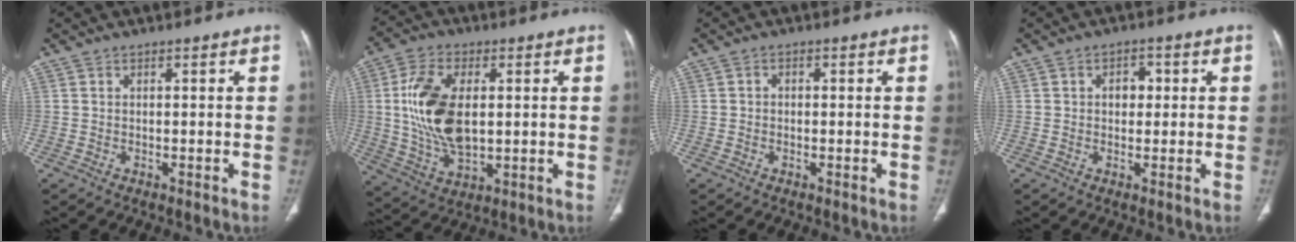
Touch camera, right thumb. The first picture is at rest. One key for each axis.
{"total": 15.2, "fx": 1.6, "fy": 8.4, "fz": 12.6, "tx": -0.247, "ty": -0.006, "tz": 0.036}
{"total": 0.9, "fx": -0.1, "fy": 0.8, "fz": 0.4, "tx": -0.002, "ty": 0.003, "tz": -0.005}
{"total": 3.2, "fx": 0.5, "fy": 2.4, "fz": 2.1, "tx": -0.015, "ty": 0.005, "tz": 0.004}